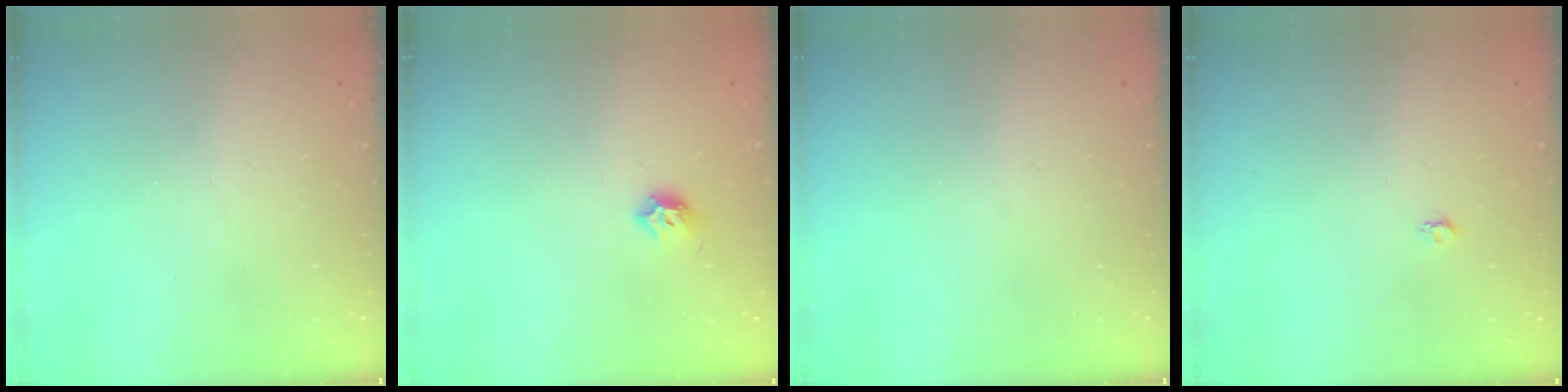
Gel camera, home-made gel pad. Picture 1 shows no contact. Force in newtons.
{"total": 5.9, "press": 5.8, "slide": 0.9}
{"total": 0.0}
{"total": 2.6, "press": 2.6, "slide": 0.4}